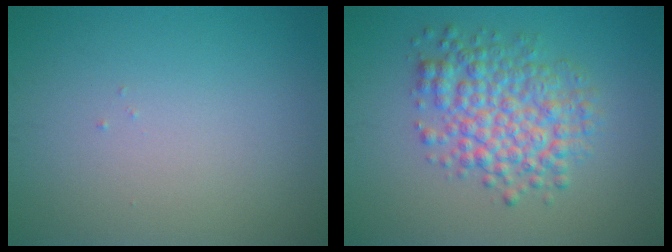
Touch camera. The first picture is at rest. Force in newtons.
{"total": 5.6, "press": 5.6, "slide": 0.1}